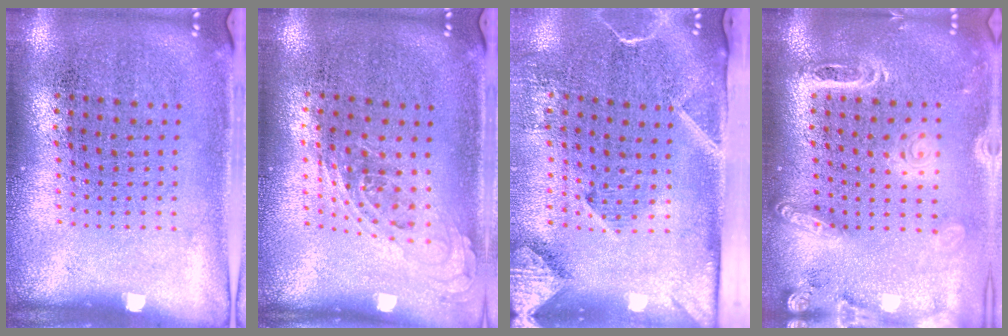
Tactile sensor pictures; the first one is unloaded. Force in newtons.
{"total": 0.8, "press": 0.7, "slide": 0.3}
{"total": 2.9, "press": 2.1, "slide": 2.0}
{"total": 2.0, "press": 1.8, "slide": 0.8}